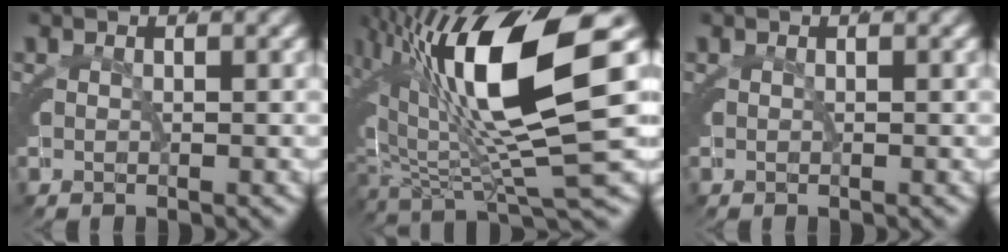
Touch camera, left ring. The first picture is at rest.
{"total": 15.7, "force": [2.3, 5.4, 14.5], "torque": [-0.241, 0.013, 0.047]}
{"total": 0.0}